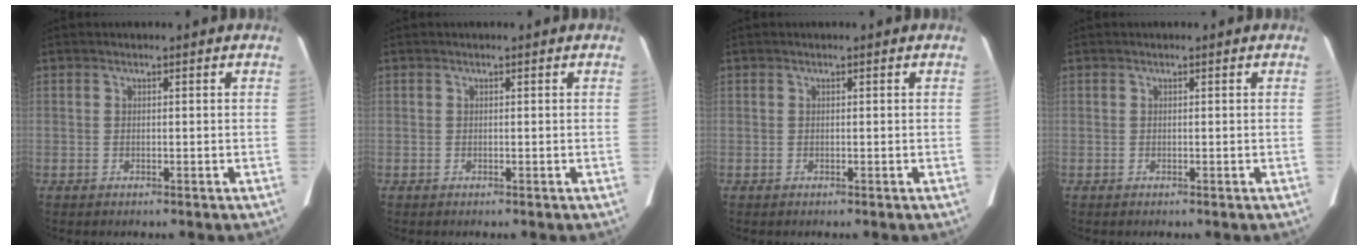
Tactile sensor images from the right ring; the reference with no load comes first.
{"total": 0.0}
{"total": 0.0}
{"total": 0.0}